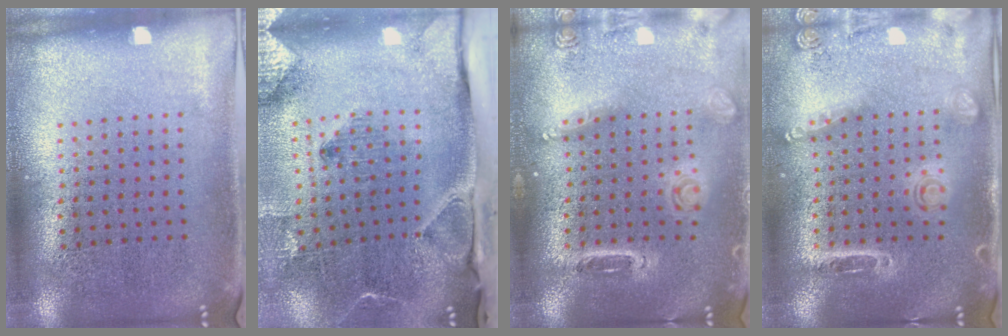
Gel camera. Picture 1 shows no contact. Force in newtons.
{"total": 3.2, "press": 2.4, "slide": 2.2}
{"total": 1.5, "press": 1.5, "slide": 0.2}
{"total": 1.6, "press": 1.5, "slide": 0.6}